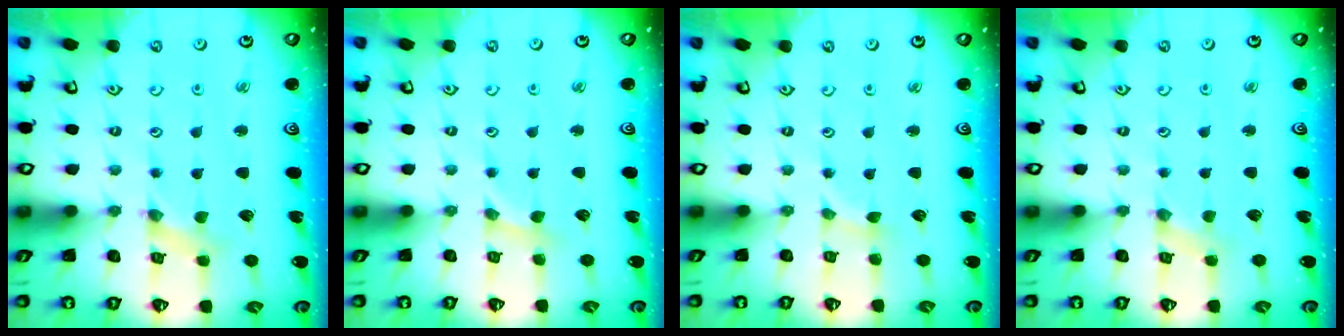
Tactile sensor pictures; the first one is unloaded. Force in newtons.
{"total": 2.8, "press": 2.8, "slide": 0.5}
{"total": 1.0, "press": 1.0, "slide": 0.2}
{"total": 0.0}